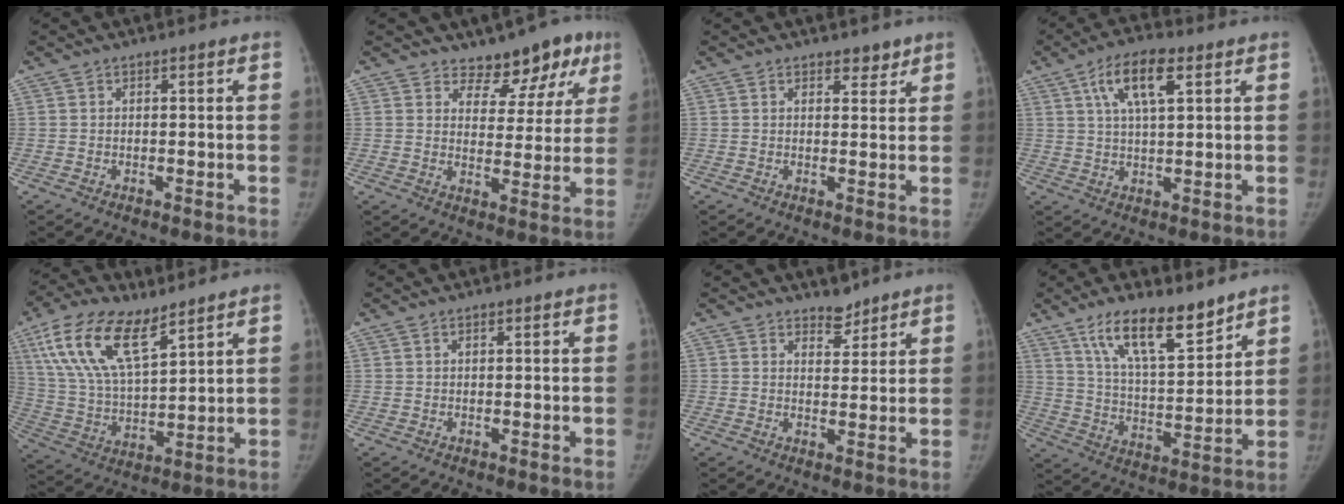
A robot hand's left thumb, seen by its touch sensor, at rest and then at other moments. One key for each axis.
{"total": 9.7, "fx": 7.1, "fy": 5.4, "fz": 3.9, "tx": -0.003, "ty": -0.044, "tz": 0.087}
{"total": 2.4, "fx": 1.9, "fy": 1.2, "fz": 0.9, "tx": 0.004, "ty": -0.013, "tz": 0.025}
{"total": 9.8, "fx": 4.2, "fy": 3.6, "fz": 8.0, "tx": -0.144, "ty": -0.002, "tz": 0.075}
{"total": 17.3, "fx": 9.9, "fy": 7.1, "fz": 12.3, "tx": -0.230, "ty": -0.030, "tz": 0.193}
{"total": 0.6, "fx": 0.3, "fy": 0.3, "fz": 0.4, "tx": -0.009, "ty": 0.002, "tz": 0.004}
{"total": 3.3, "fx": 2.8, "fy": 1.5, "fz": 0.6, "tx": 0.011, "ty": -0.023, "tz": 0.044}
{"total": 15.2, "fx": 10.5, "fy": 4.9, "fz": 9.8, "tx": -0.142, "ty": -0.062, "tz": 0.193}